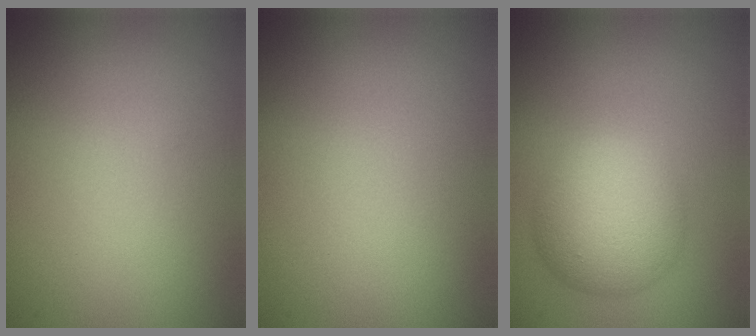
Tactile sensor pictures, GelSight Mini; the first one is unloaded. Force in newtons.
{"total": 0.0}
{"total": 5.6, "press": 5.6, "slide": 0.2}